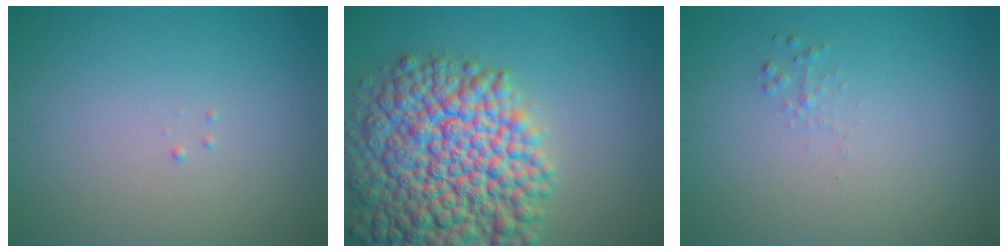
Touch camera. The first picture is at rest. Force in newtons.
{"total": 14.1, "press": 14.1, "slide": 0.6}
{"total": 0.6, "press": 0.6, "slide": 0.0}